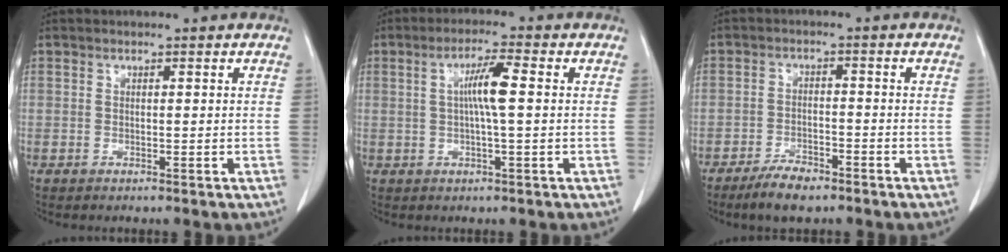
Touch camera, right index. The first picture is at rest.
{"total": 5.3, "force": [0.6, 0.0, 5.3], "torque": [-0.097, 0.005, 0.010]}
{"total": 5.4, "force": [-4.1, 1.7, 3.0], "torque": [-0.058, -0.002, -0.069]}